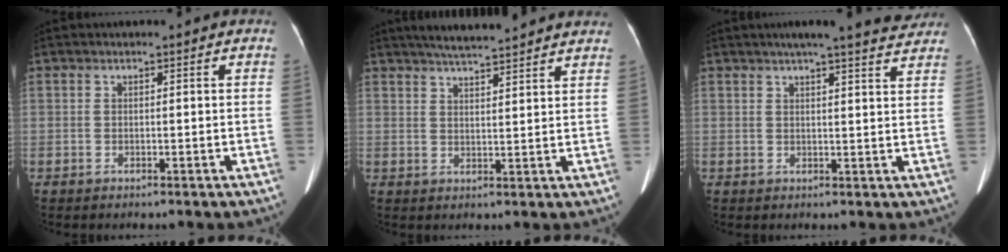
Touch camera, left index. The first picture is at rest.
{"total": 10.7, "force": [9.5, 0.7, 4.7], "torque": [-0.074, 0.023, 0.124]}
{"total": 11.2, "force": [9.8, 0.9, 5.4], "torque": [-0.069, 0.005, 0.105]}